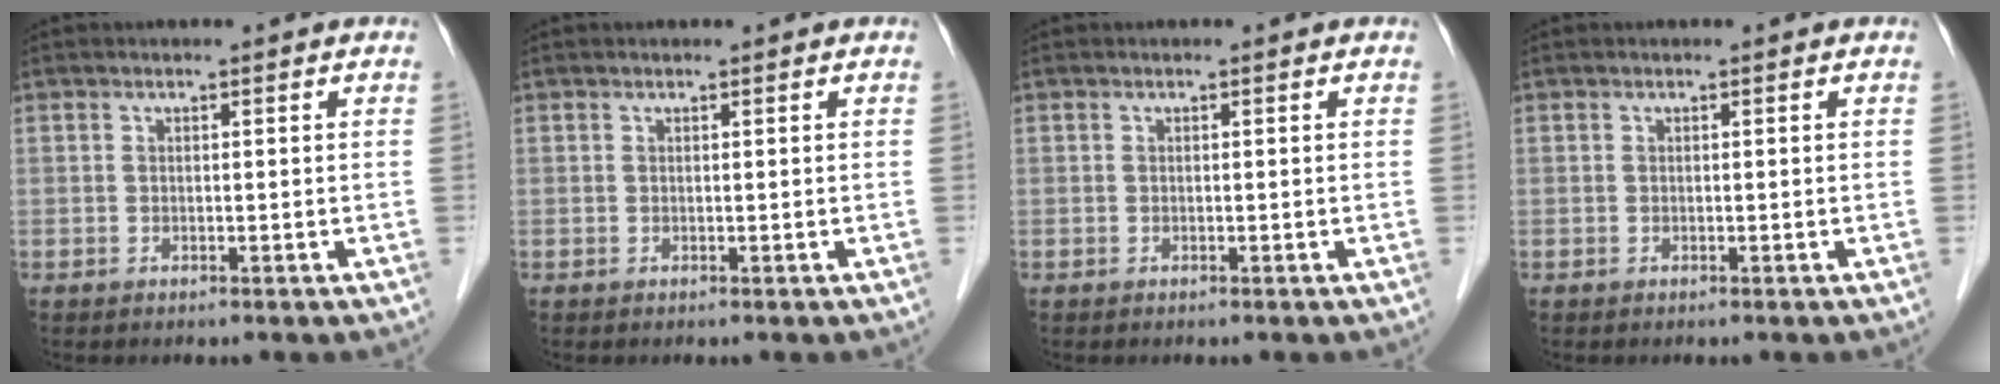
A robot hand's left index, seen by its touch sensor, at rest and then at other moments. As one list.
[{"total": 0.5, "force": [-0.5, -0.1, 0.0], "torque": [-0.002, -0.007, -0.006]}, {"total": 0.0}, {"total": 0.0}]